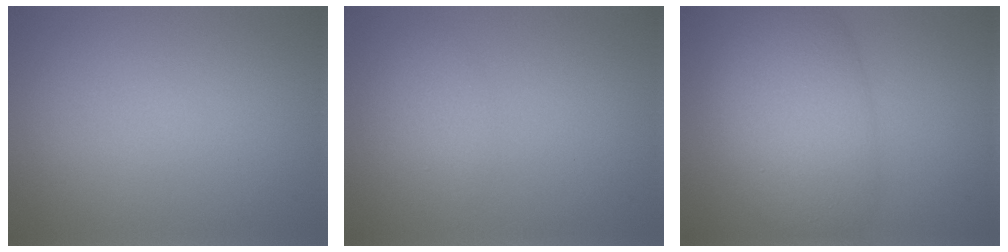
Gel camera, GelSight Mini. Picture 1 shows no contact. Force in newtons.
{"total": 1.2, "press": 1.2, "slide": 0.1}
{"total": 7.5, "press": 7.5, "slide": 0.2}